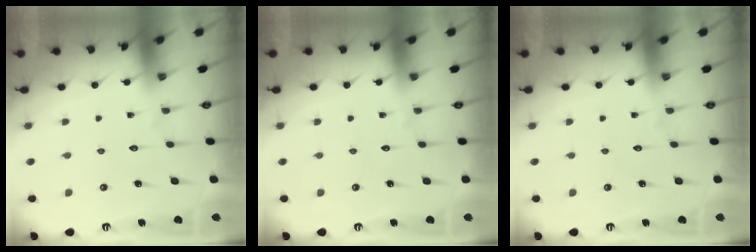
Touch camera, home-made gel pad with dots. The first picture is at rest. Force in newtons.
{"total": 0.0}
{"total": 0.0}